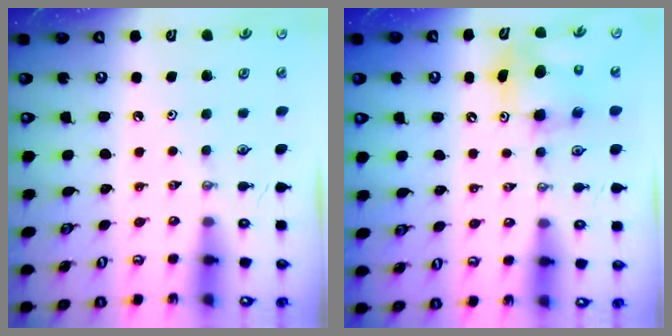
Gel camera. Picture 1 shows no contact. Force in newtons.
{"total": 7.9, "press": 7.6, "slide": 2.3}